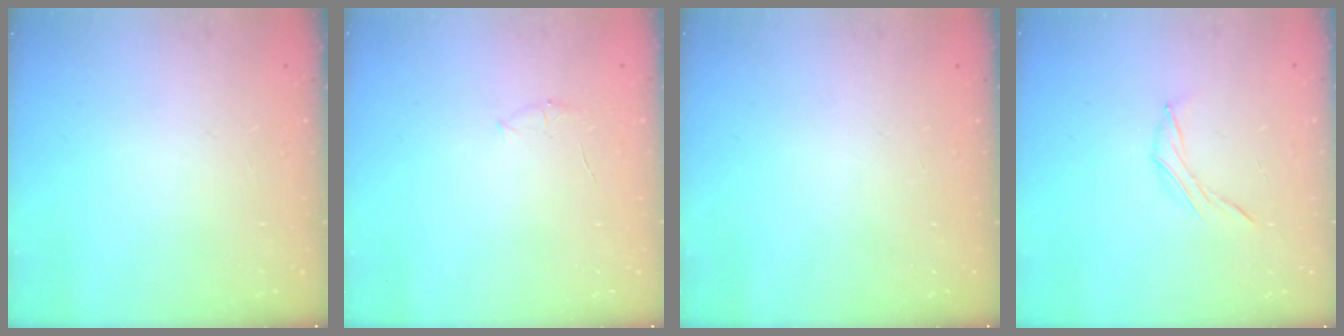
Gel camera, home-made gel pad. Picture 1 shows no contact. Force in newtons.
{"total": 4.2, "press": 4.0, "slide": 1.1}
{"total": 0.0}
{"total": 6.1, "press": 6.0, "slide": 1.5}